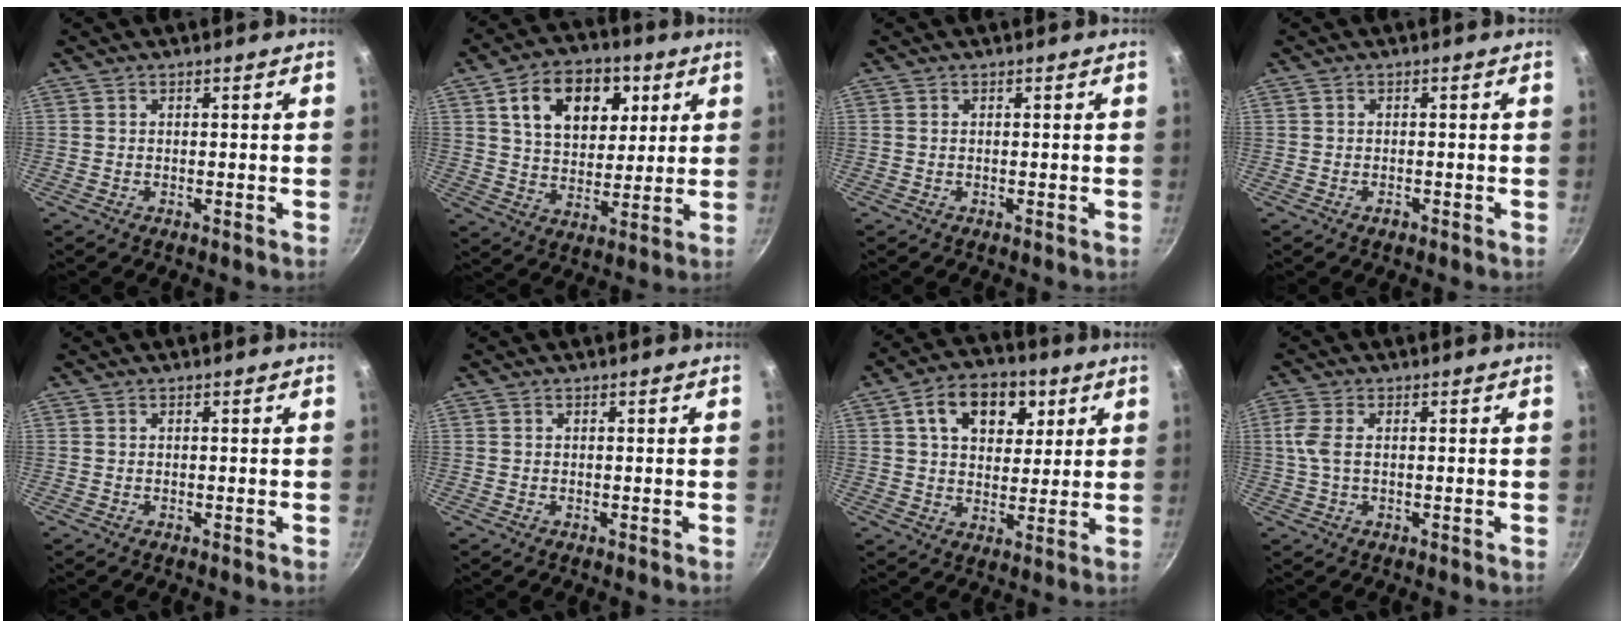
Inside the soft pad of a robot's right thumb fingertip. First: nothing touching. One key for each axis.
{"total": 15.5, "fx": 5.7, "fy": 10.6, "fz": 9.9, "tx": -0.118, "ty": -0.010, "tz": 0.090}
{"total": 0.0}
{"total": 1.0, "fx": -0.6, "fy": 0.6, "fz": 0.6, "tx": -0.009, "ty": 0.005, "tz": -0.009}
{"total": 0.0}
{"total": 0.0}
{"total": 13.1, "fx": 5.0, "fy": 8.9, "fz": 8.1, "tx": -0.092, "ty": -0.005, "tz": 0.072}
{"total": 4.3, "fx": 0.5, "fy": 2.3, "fz": 3.6, "tx": -0.086, "ty": 0.007, "tz": 0.007}